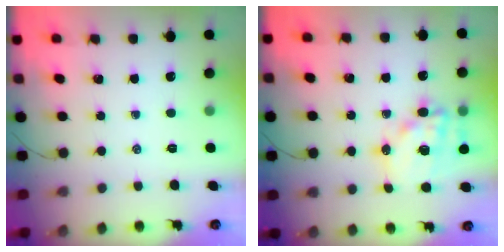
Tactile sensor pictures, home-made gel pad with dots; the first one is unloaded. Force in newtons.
{"total": 14.7, "press": 14.3, "slide": 3.3}